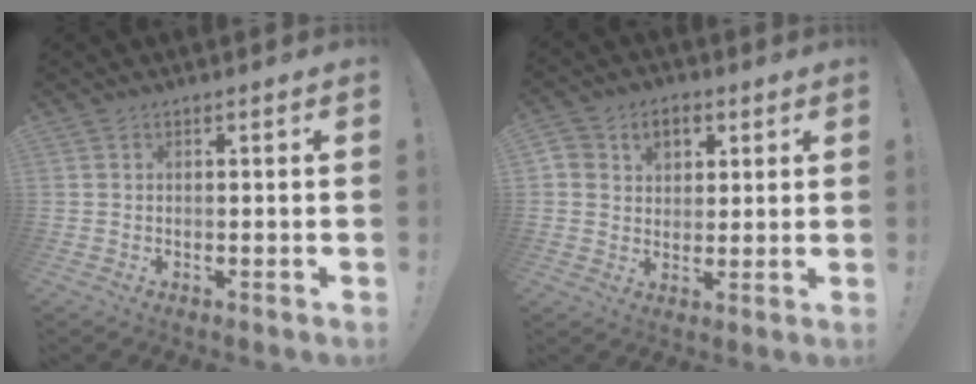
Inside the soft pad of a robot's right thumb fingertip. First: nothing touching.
{"total": 7.3, "force": [3.0, 6.0, 3.0], "torque": [-0.049, -0.005, 0.058]}